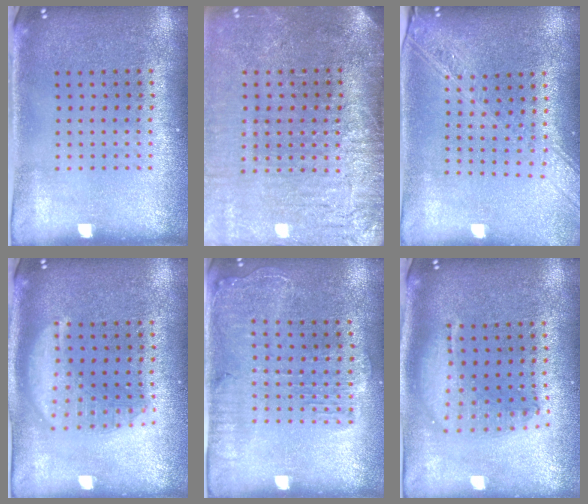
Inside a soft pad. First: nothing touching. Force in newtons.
{"total": 3.9, "press": 3.3, "slide": 2.1}
{"total": 2.2, "press": 1.9, "slide": 1.2}
{"total": 2.8, "press": 2.7, "slide": 0.4}
{"total": 1.7, "press": 1.6, "slide": 0.5}
{"total": 1.7, "press": 1.5, "slide": 0.9}